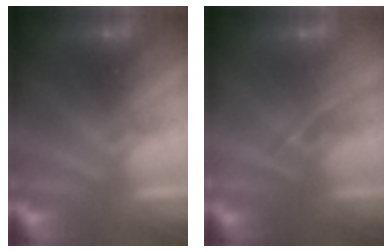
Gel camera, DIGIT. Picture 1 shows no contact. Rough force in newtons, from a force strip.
{"total": 1.4}